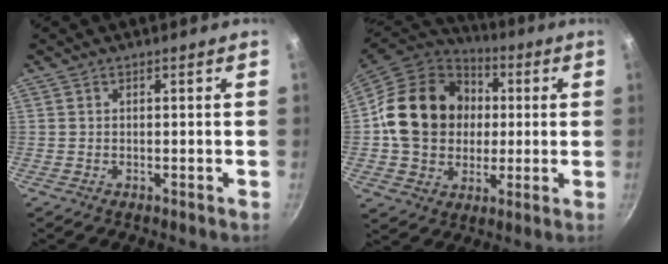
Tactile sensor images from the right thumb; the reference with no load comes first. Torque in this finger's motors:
{"motor_torque": [1.79, 3.18, 1.09, -1.22, 0.17]}